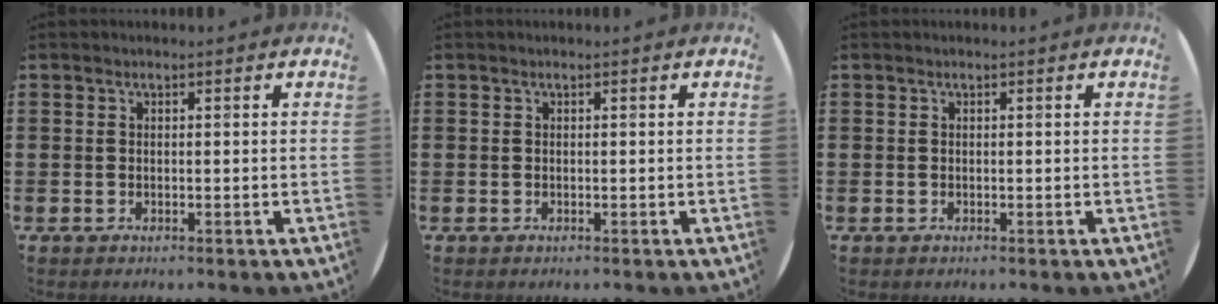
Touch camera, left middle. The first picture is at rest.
{"total": 0.0}
{"total": 0.0}